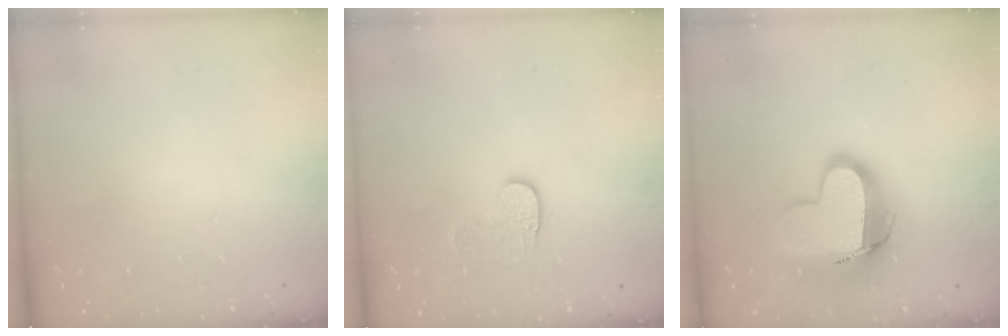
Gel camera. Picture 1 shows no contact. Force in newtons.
{"total": 7.0, "press": 6.9, "slide": 0.6}
{"total": 14.3, "press": 14.3, "slide": 1.2}